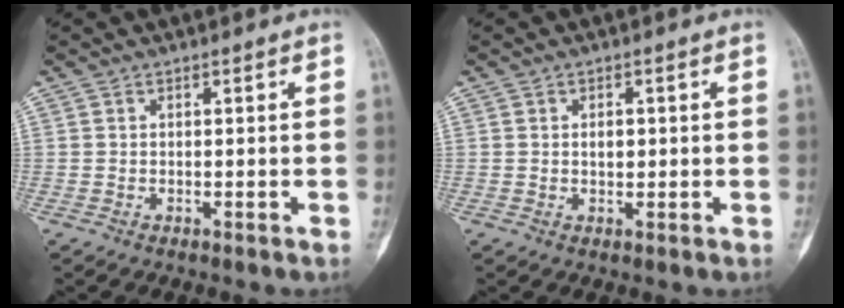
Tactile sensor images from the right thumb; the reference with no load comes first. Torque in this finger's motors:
{"motor_torque": [0.32, 0.18, 0.17, -0.44, 0.12]}